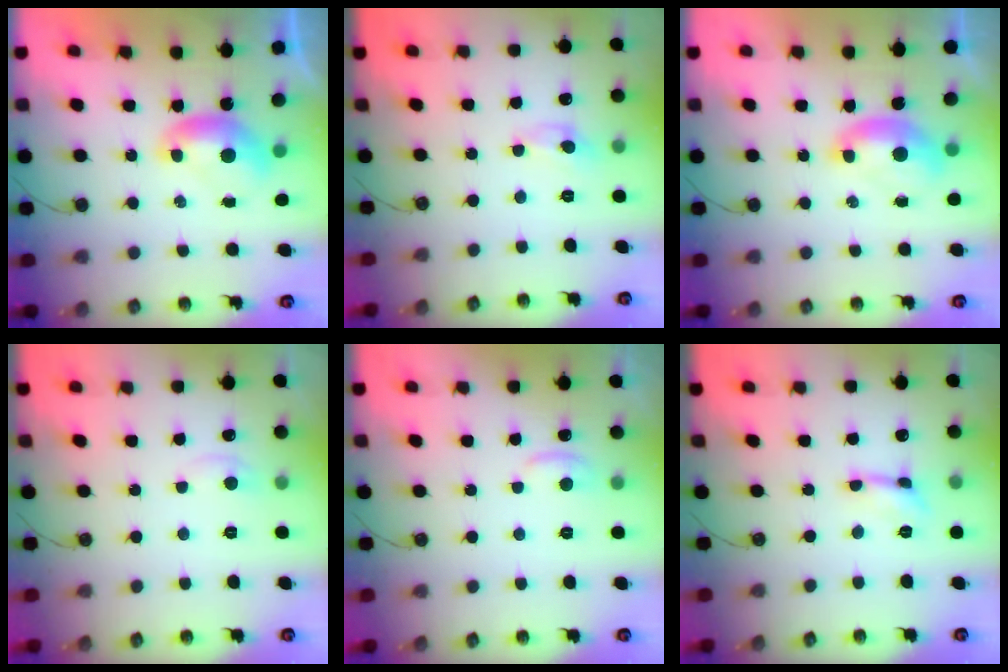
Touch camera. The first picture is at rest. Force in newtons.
{"total": 0.0}
{"total": 1.8, "press": 1.6, "slide": 0.7}
{"total": 1.3, "press": 1.3, "slide": 0.4}
{"total": 1.5, "press": 1.2, "slide": 0.9}
{"total": 1.1, "press": 1.1, "slide": 0.3}